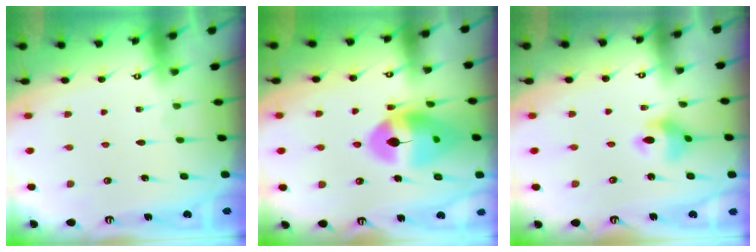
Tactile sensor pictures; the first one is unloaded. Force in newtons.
{"total": 14.2, "press": 14.1, "slide": 1.5}
{"total": 7.3, "press": 7.3, "slide": 0.5}